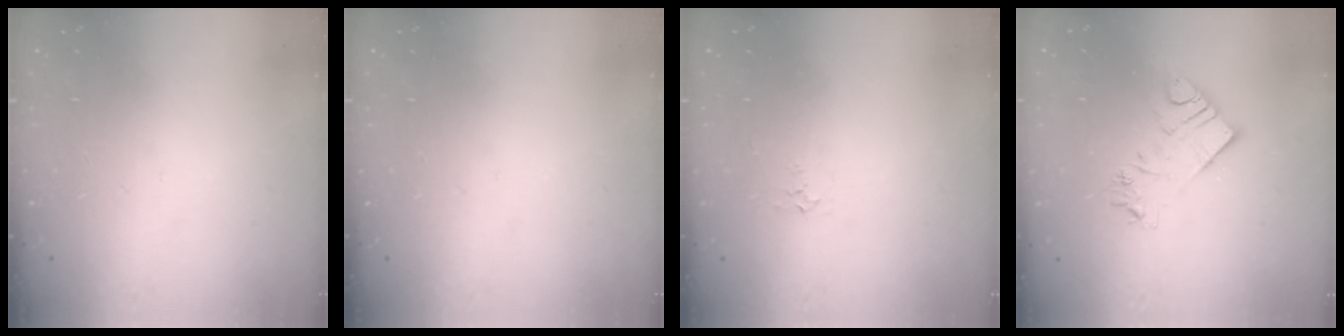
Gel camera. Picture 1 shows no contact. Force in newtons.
{"total": 0.0}
{"total": 3.2, "press": 3.1, "slide": 0.5}
{"total": 10.5, "press": 10.5, "slide": 1.0}